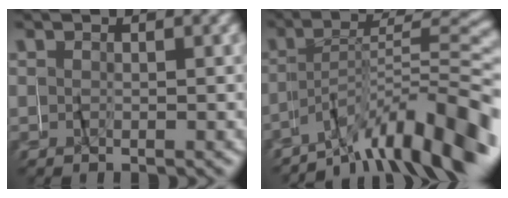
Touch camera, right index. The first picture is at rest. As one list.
[{"total": 10.0, "force": [-8.2, 0.4, 5.7], "torque": [-0.082, 0.003, -0.128]}]